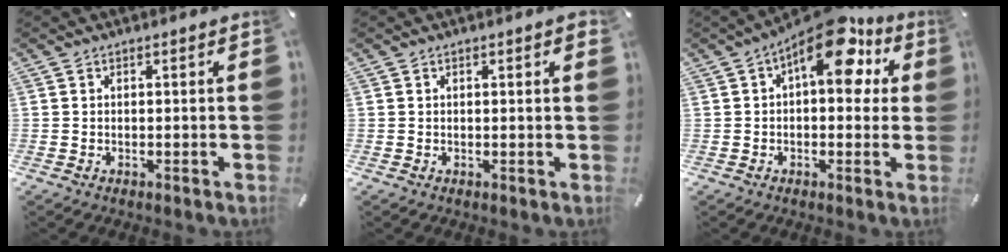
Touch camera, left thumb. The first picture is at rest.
{"total": 0.9, "force": [0.4, 0.2, 0.8], "torque": [-0.016, 0.002, 0.006]}
{"total": 14.7, "force": [7.3, 6.7, 10.8], "torque": [-0.148, -0.043, 0.119]}